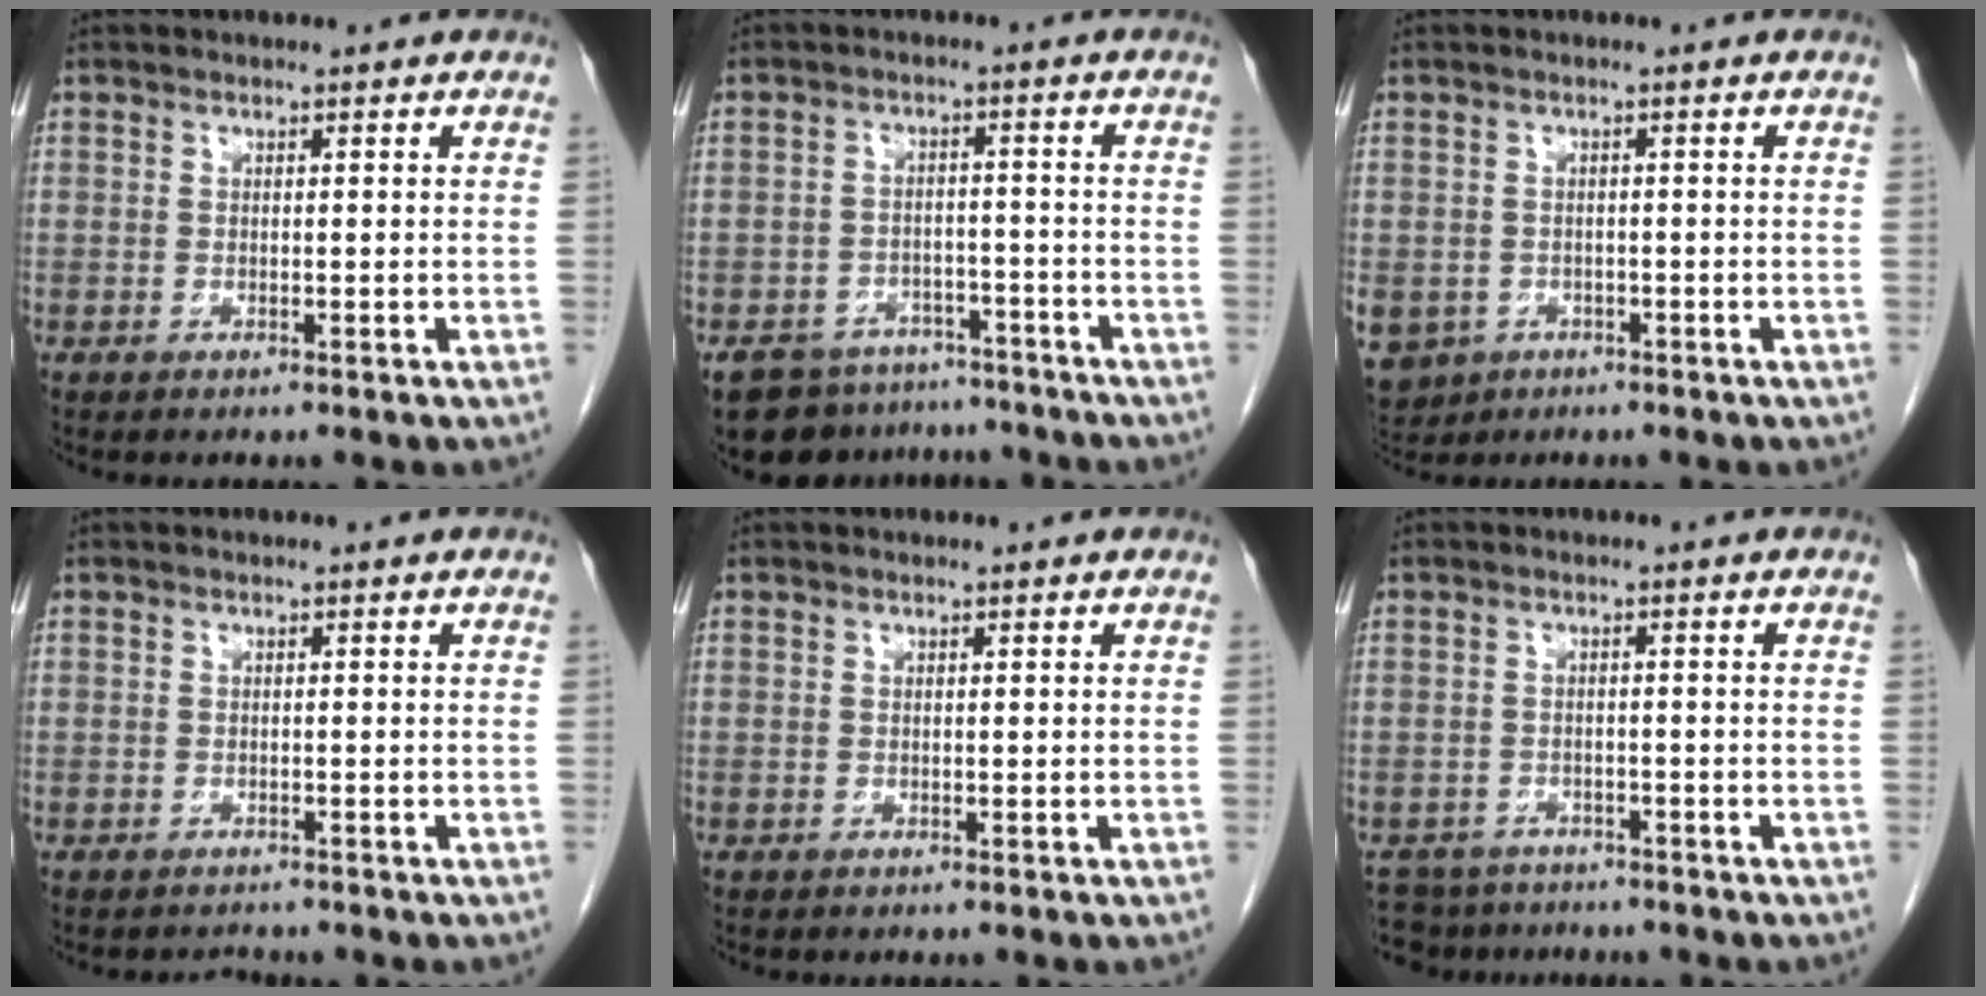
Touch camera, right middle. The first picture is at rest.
{"total": 10.4, "force": [-8.7, 5.2, 2.2], "torque": [-0.031, 0.011, -0.119]}
{"total": 8.6, "force": [-4.0, 7.2, 2.6], "torque": [-0.081, 0.000, -0.055]}
{"total": 1.2, "force": [-1.1, 0.2, -0.3], "torque": [0.000, -0.007, -0.017]}
{"total": 0.0}
{"total": 5.3, "force": [-4.7, 2.4, -0.5], "torque": [0.013, 0.006, -0.072]}